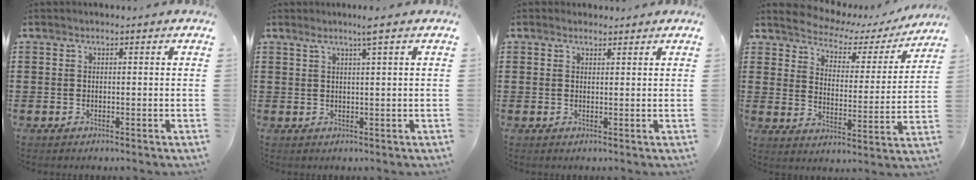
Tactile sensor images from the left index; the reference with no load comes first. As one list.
[{"total": 2.7, "force": [1.4, -0.3, 2.2], "torque": [-0.046, -0.003, 0.023]}, {"total": 1.1, "force": [1.0, 0.4, 0.1], "torque": [-0.004, 0.002, 0.020]}, {"total": 3.4, "force": [3.1, 1.2, 0.7], "torque": [-0.037, -0.025, 0.043]}]